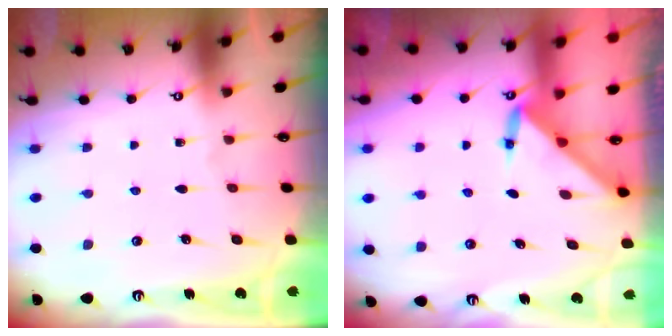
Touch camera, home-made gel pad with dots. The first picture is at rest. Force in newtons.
{"total": 3.1, "press": 3.1, "slide": 0.2}